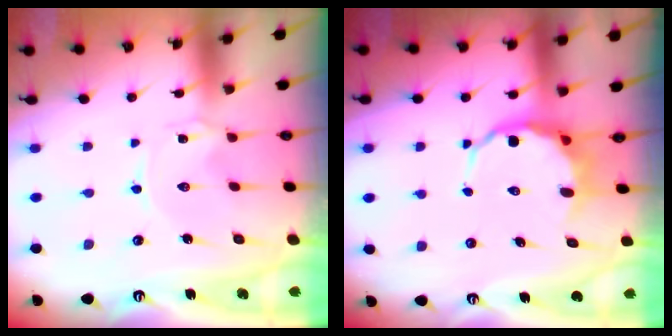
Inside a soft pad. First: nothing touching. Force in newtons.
{"total": 6.2, "press": 6.0, "slide": 1.5}